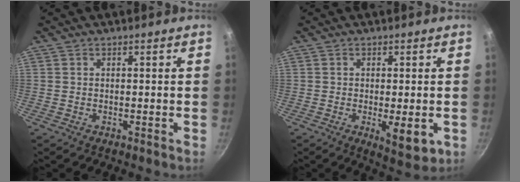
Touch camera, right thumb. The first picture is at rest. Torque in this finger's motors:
{"motor_torque": [0.37, 1.45, -0.10, 0.04, 0.23]}